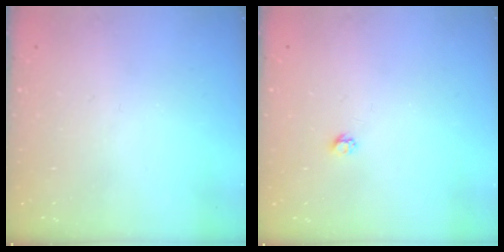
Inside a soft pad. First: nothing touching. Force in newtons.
{"total": 2.7, "press": 2.7, "slide": 0.4}